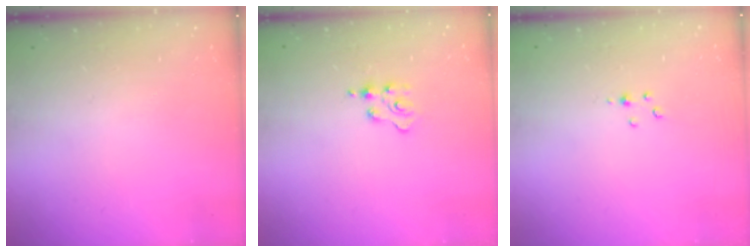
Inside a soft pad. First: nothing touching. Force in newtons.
{"total": 2.1, "press": 2.1, "slide": 0.3}
{"total": 2.0, "press": 2.0, "slide": 0.3}